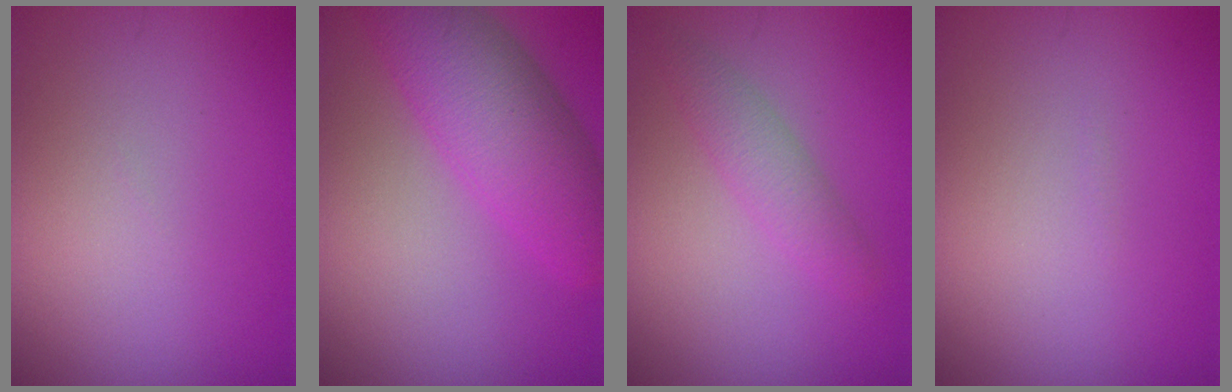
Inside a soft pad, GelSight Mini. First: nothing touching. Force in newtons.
{"total": 7.8, "press": 7.8, "slide": 0.2}
{"total": 2.3, "press": 2.3, "slide": 0.1}
{"total": 0.0}